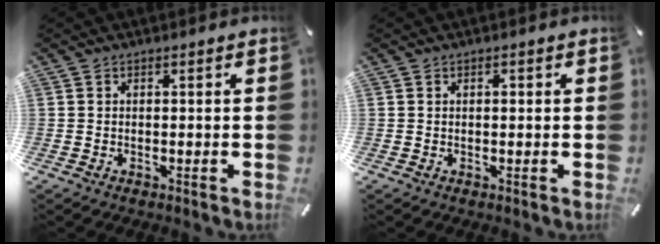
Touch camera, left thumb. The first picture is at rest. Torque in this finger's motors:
{"motor_torque": [0.13, 0.00, -0.01, -0.04, 0.03]}